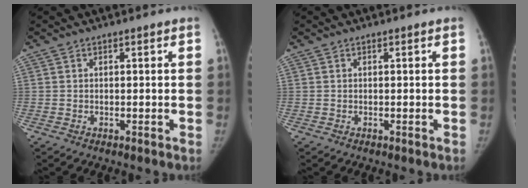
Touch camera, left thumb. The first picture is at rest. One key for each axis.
{"total": 0.0}